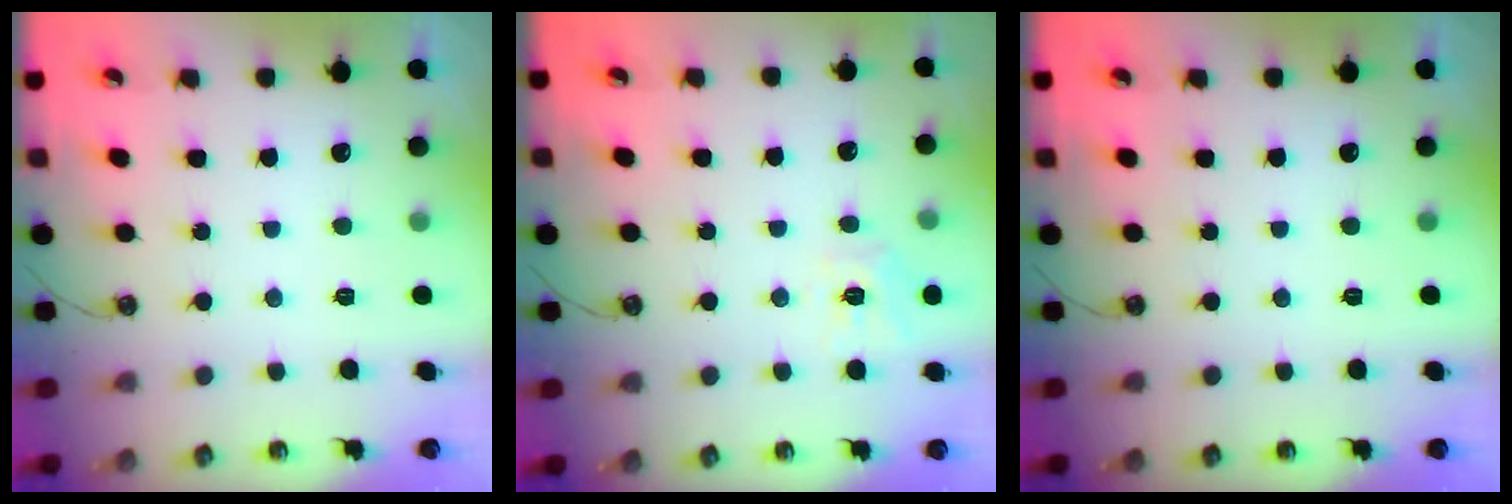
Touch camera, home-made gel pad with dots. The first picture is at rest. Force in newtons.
{"total": 9.0, "press": 8.9, "slide": 1.1}
{"total": 0.0}